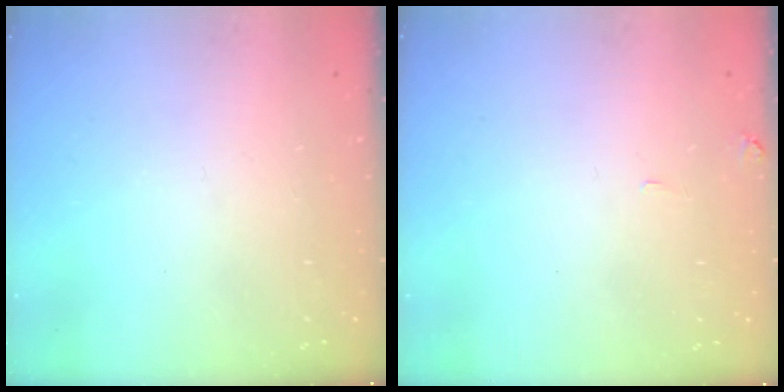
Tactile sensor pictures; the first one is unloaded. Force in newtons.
{"total": 2.6, "press": 2.5, "slide": 0.5}